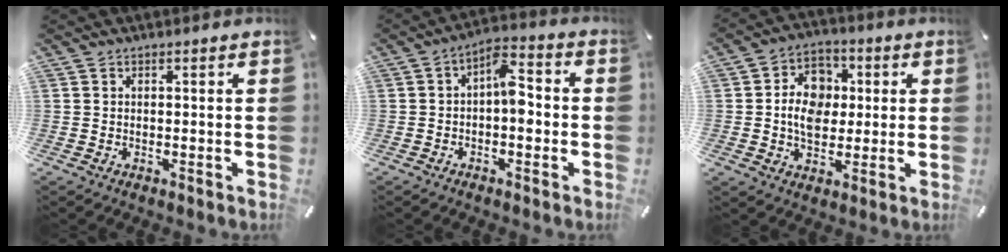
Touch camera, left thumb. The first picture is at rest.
{"total": 7.0, "force": [-0.9, 3.8, 5.8], "torque": [-0.089, 0.012, -0.019]}
{"total": 10.1, "force": [0.0, 8.4, 5.7], "torque": [-0.091, 0.016, 0.001]}